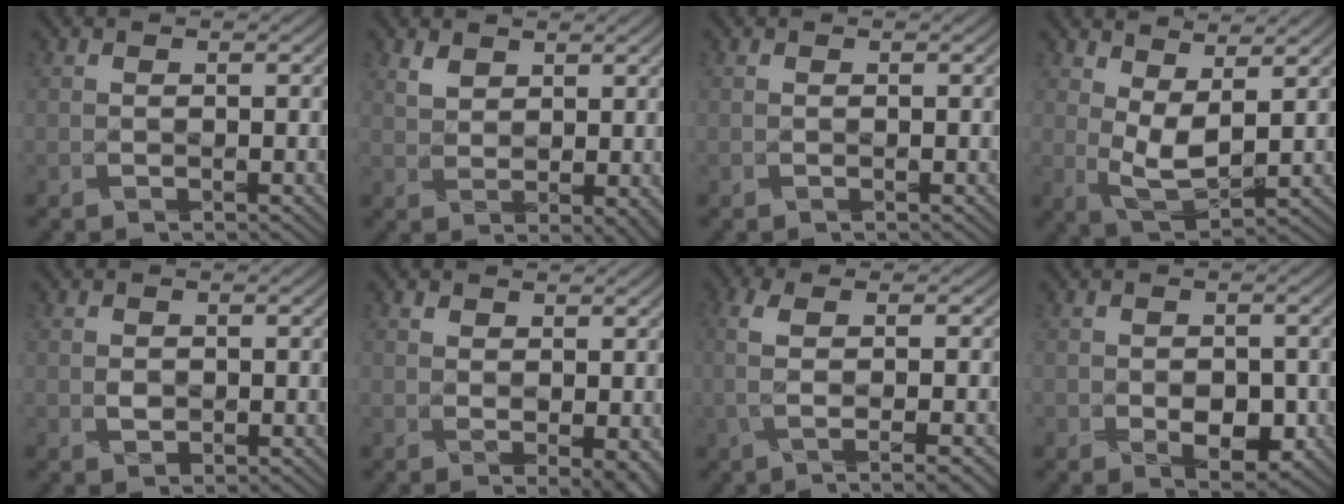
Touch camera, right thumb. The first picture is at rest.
{"total": 3.3, "force": [1.8, 1.7, 2.1], "torque": [-0.050, -0.001, 0.036]}
{"total": 0.0}
{"total": 5.7, "force": [2.3, 2.4, 4.6], "torque": [-0.101, -0.004, 0.046]}
{"total": 0.9, "force": [-0.1, 0.7, 0.6], "torque": [-0.018, 0.001, -0.002]}
{"total": 3.7, "force": [0.9, 2.3, 2.8], "torque": [-0.045, -0.003, 0.016]}
{"total": 5.8, "force": [-0.7, 0.7, 5.7], "torque": [-0.103, 0.008, -0.012]}
{"total": 4.3, "force": [-1.1, 3.0, 2.9], "torque": [-0.043, -0.012, -0.018]}